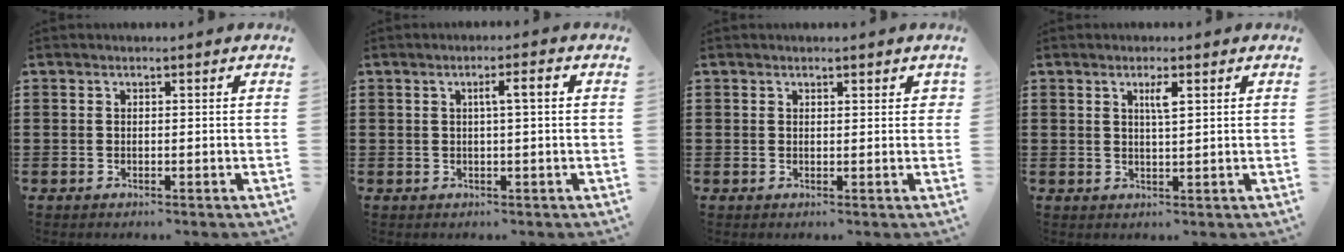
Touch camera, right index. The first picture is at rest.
{"total": 2.6, "force": [0.2, 0.1, 2.6], "torque": [-0.046, -0.001, 0.000]}
{"total": 0.8, "force": [0.4, 0.6, 0.3], "torque": [0.000, 0.001, 0.006]}
{"total": 2.3, "force": [1.0, 0.3, 2.0], "torque": [-0.035, -0.001, 0.013]}